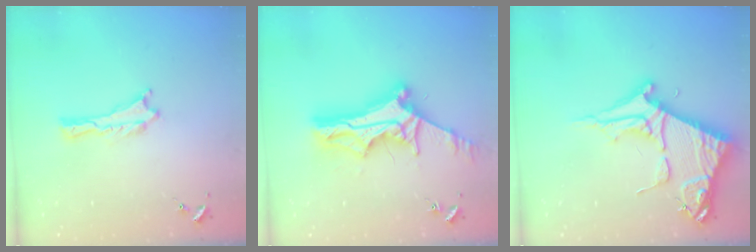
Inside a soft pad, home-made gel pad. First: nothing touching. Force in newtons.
{"total": 12.6, "press": 12.6, "slide": 1.0}
{"total": 11.0, "press": 10.9, "slide": 1.1}